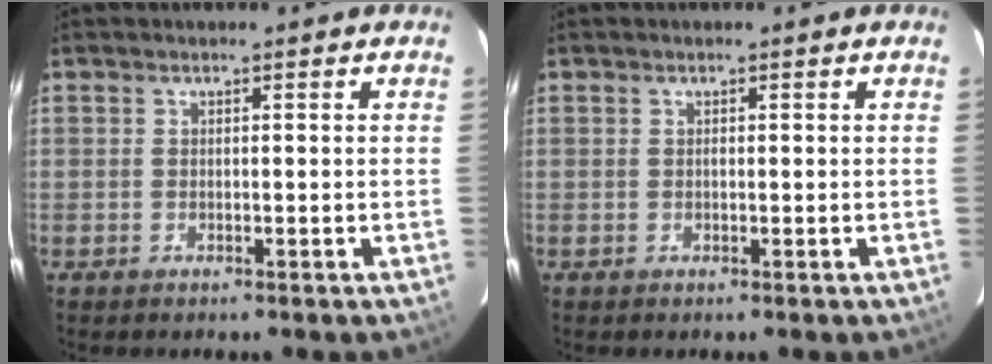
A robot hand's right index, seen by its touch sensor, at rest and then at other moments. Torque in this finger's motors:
{"motor_torque": [0.10, 0.02, 0.05, 0.02]}